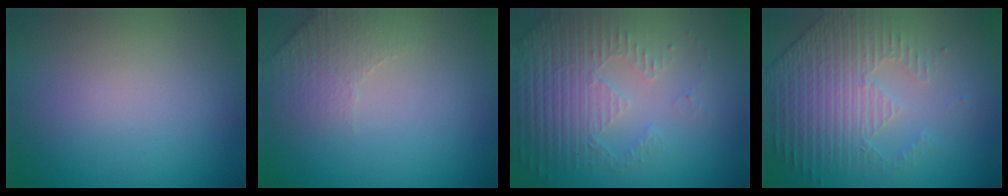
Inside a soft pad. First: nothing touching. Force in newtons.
{"total": 2.3, "press": 2.3, "slide": 0.6}
{"total": 5.1, "press": 3.5, "slide": 3.7}
{"total": 4.5, "press": 3.4, "slide": 3.0}